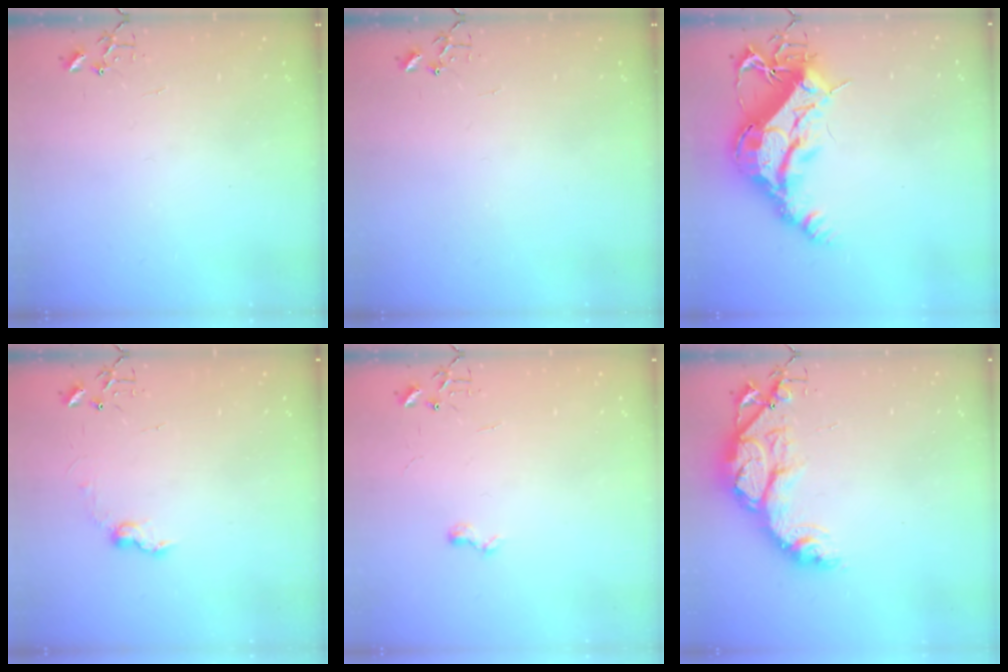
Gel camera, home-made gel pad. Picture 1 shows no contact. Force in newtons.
{"total": 0.0}
{"total": 20.3, "press": 20.2, "slide": 2.1}
{"total": 7.8, "press": 7.8, "slide": 0.8}
{"total": 6.0, "press": 6.0, "slide": 0.7}
{"total": 15.3, "press": 15.3, "slide": 1.1}